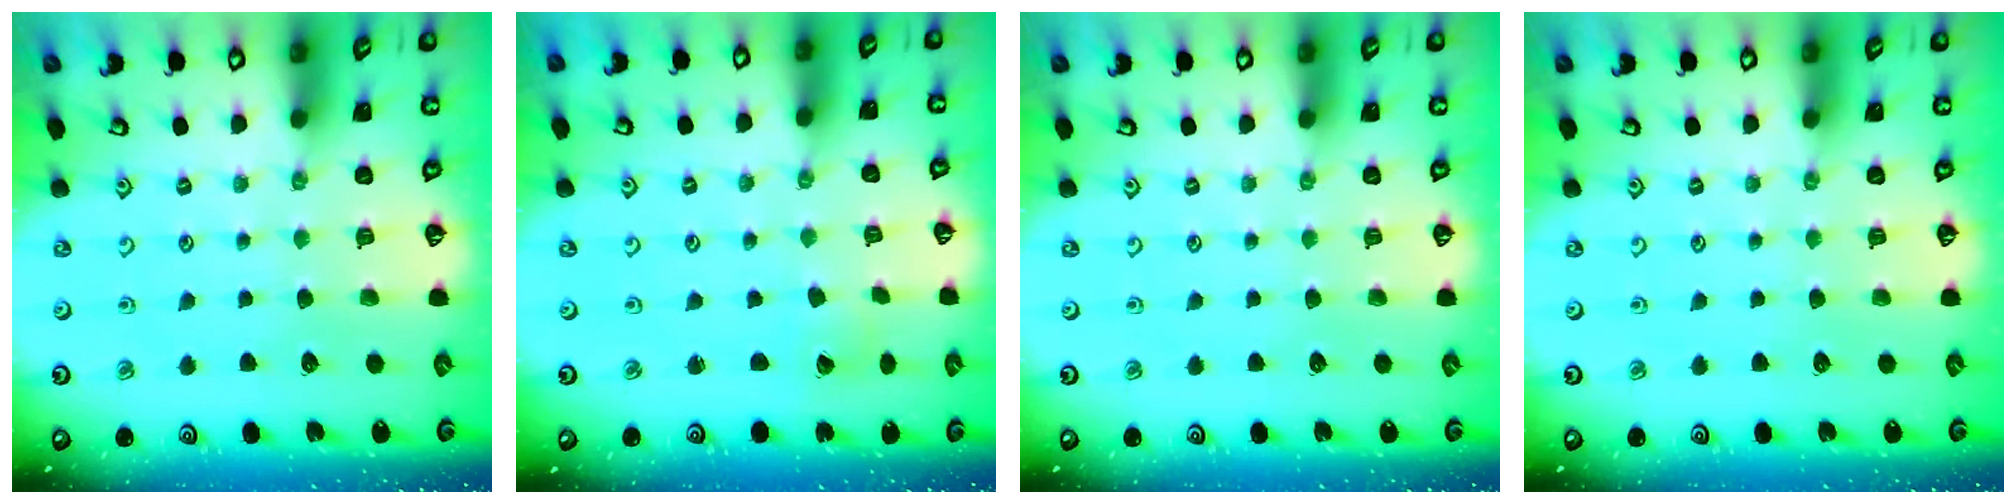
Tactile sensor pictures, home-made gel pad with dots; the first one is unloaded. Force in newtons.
{"total": 0.8, "press": 0.8, "slide": 0.0}
{"total": 0.0}
{"total": 0.0}